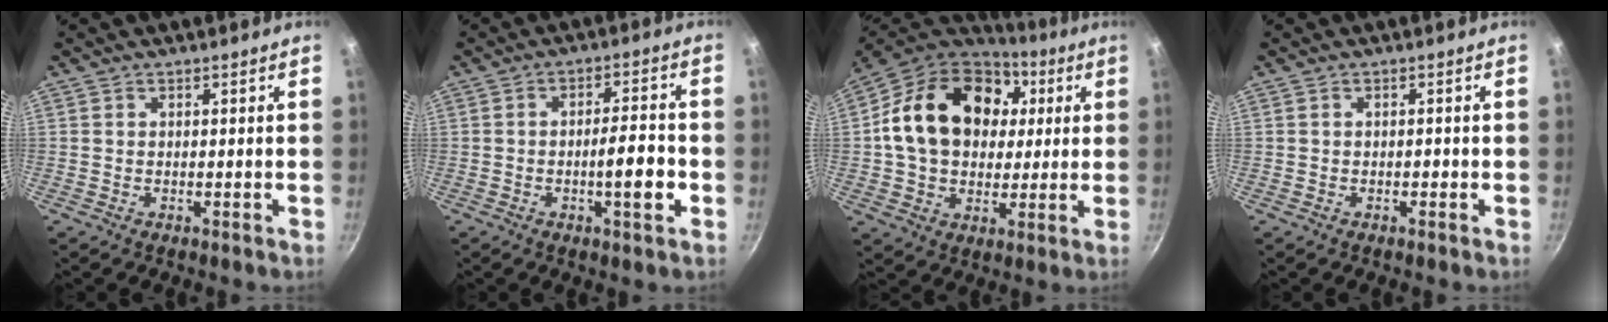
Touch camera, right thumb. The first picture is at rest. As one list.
[{"total": 9.3, "force": [-2.2, 1.4, 8.9], "torque": [-0.139, 0.015, -0.037]}, {"total": 22.5, "force": [4.7, 16.7, 14.4], "torque": [-0.232, 0.016, 0.073]}, {"total": 0.7, "force": [-0.3, 0.5, 0.4], "torque": [-0.005, 0.005, -0.004]}]